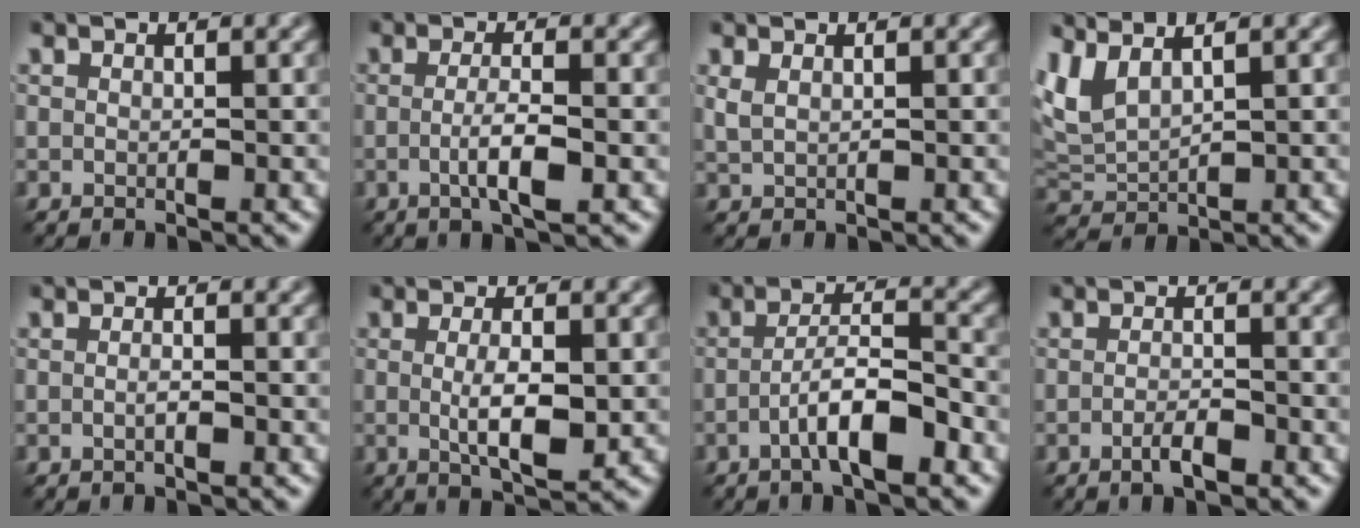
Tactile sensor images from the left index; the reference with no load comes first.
{"total": 3.2, "force": [-0.6, 0.6, 3.1], "torque": [-0.056, -0.003, -0.011]}
{"total": 1.1, "force": [0.7, 0.4, 0.8], "torque": [-0.019, 0.001, 0.017]}
{"total": 3.5, "force": [2.3, 1.3, 2.4], "torque": [-0.066, 0.008, 0.053]}
{"total": 0.9, "force": [-0.2, 0.1, 0.8], "torque": [-0.015, -0.001, -0.005]}
{"total": 4.0, "force": [-0.1, 1.1, 3.9], "torque": [-0.070, -0.006, 0.000]}
{"total": 4.8, "force": [-2.1, 1.1, 4.2], "torque": [-0.071, 0.012, -0.041]}
{"total": 1.8, "force": [-0.9, 0.5, 1.5], "torque": [-0.028, -0.001, -0.019]}